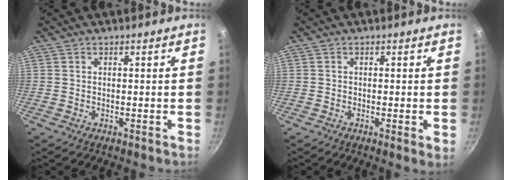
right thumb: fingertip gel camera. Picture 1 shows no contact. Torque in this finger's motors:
{"motor_torque": [-0.03, 0.02, -0.27, -0.07, -0.03]}